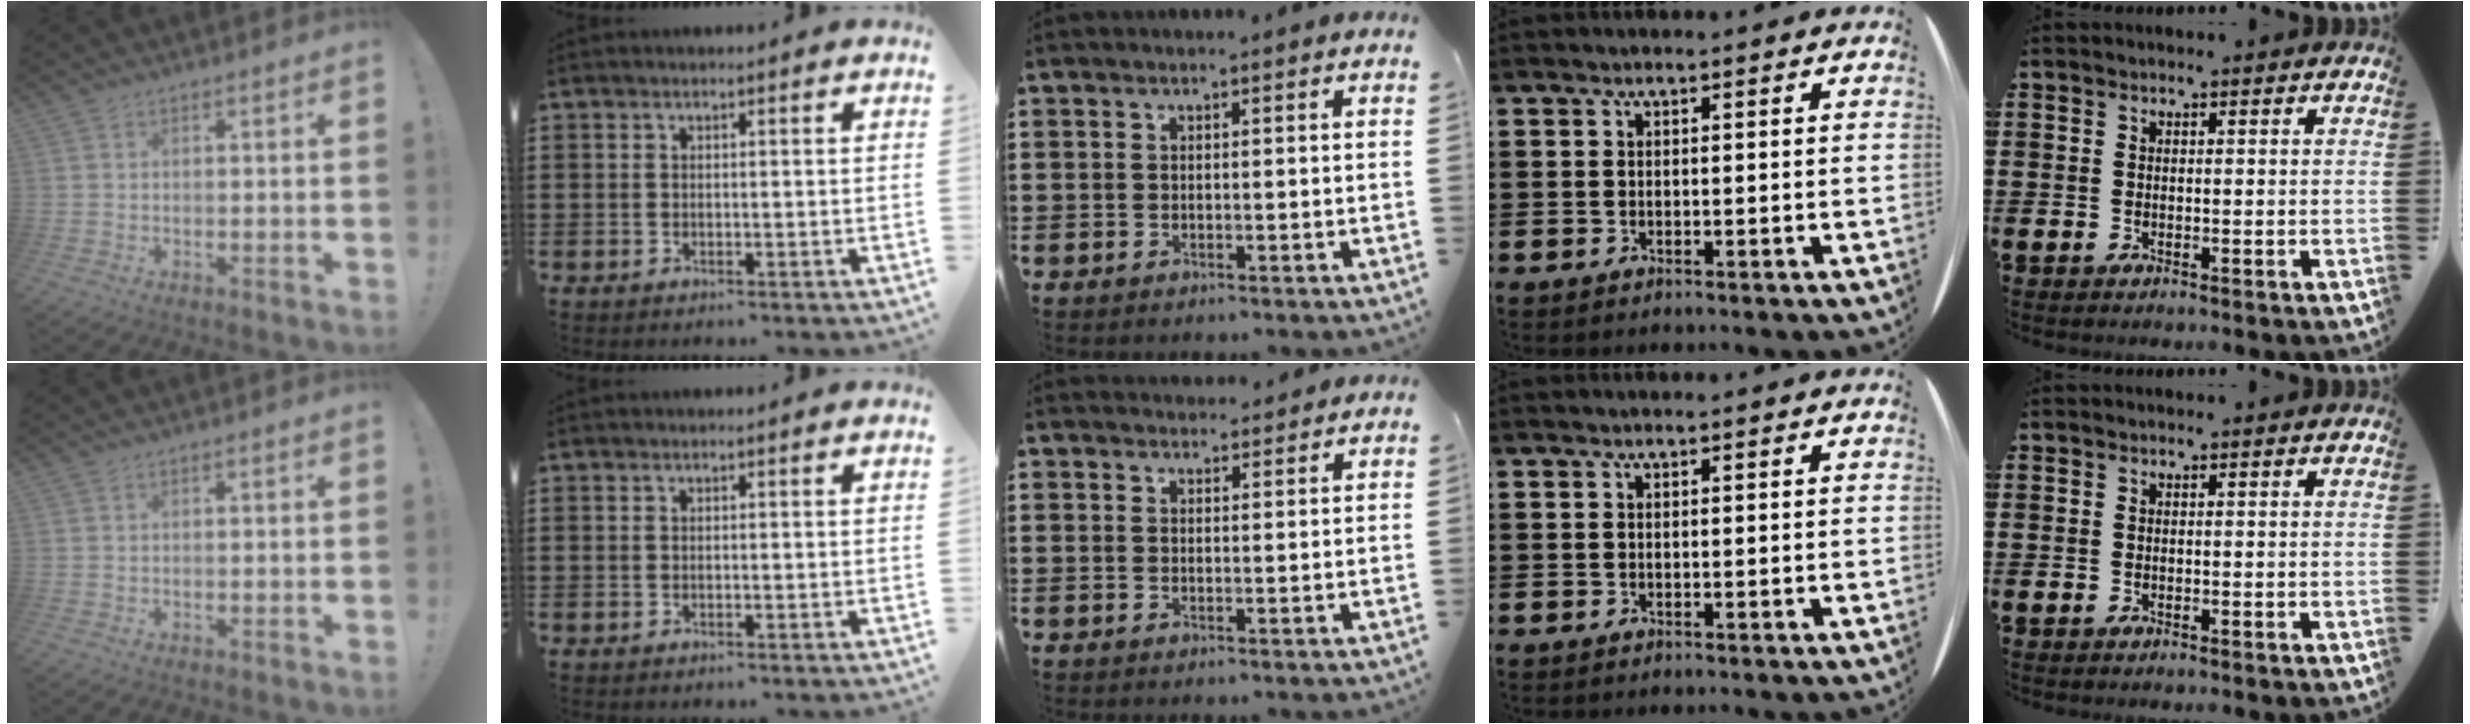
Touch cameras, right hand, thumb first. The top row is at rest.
{"middle": {"total": 2.1, "force": [2.1, 0.4, -0.1], "torque": [0.004, -0.001, 0.039]}}